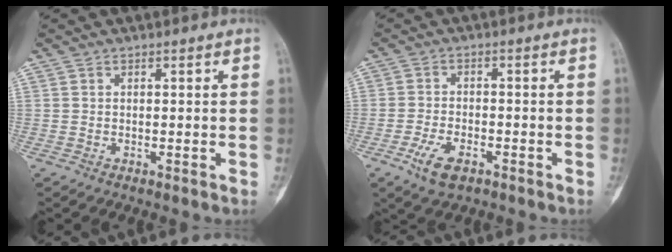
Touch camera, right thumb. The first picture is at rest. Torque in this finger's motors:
{"motor_torque": [-0.05, 0.15, 0.08, 0.34, 0.05]}